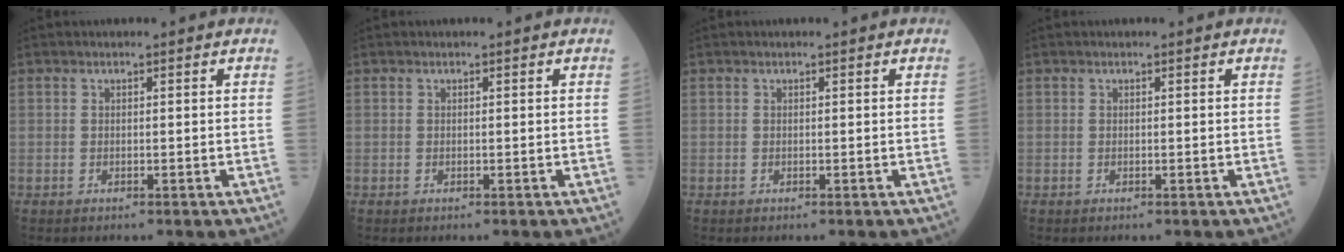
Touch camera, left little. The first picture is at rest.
{"total": 0.0}
{"total": 0.0}
{"total": 0.0}